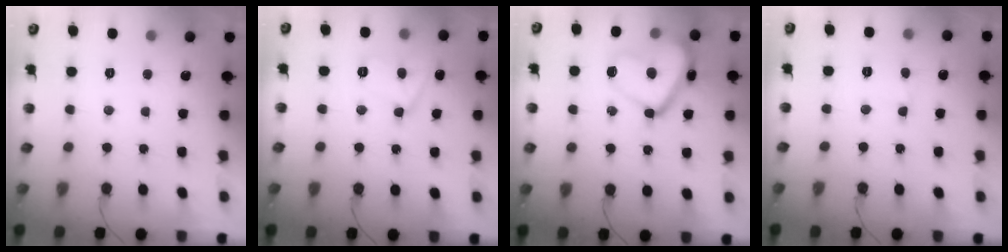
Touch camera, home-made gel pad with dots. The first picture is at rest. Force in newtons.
{"total": 9.1, "press": 8.9, "slide": 1.8}
{"total": 16.6, "press": 16.5, "slide": 1.4}
{"total": 3.6, "press": 3.6, "slide": 0.3}